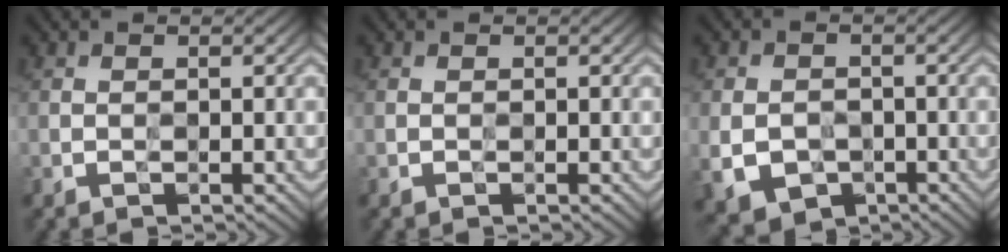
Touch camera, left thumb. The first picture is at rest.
{"total": 0.0}
{"total": 5.5, "force": [-1.9, 4.2, 3.0], "torque": [-0.070, -0.019, -0.036]}